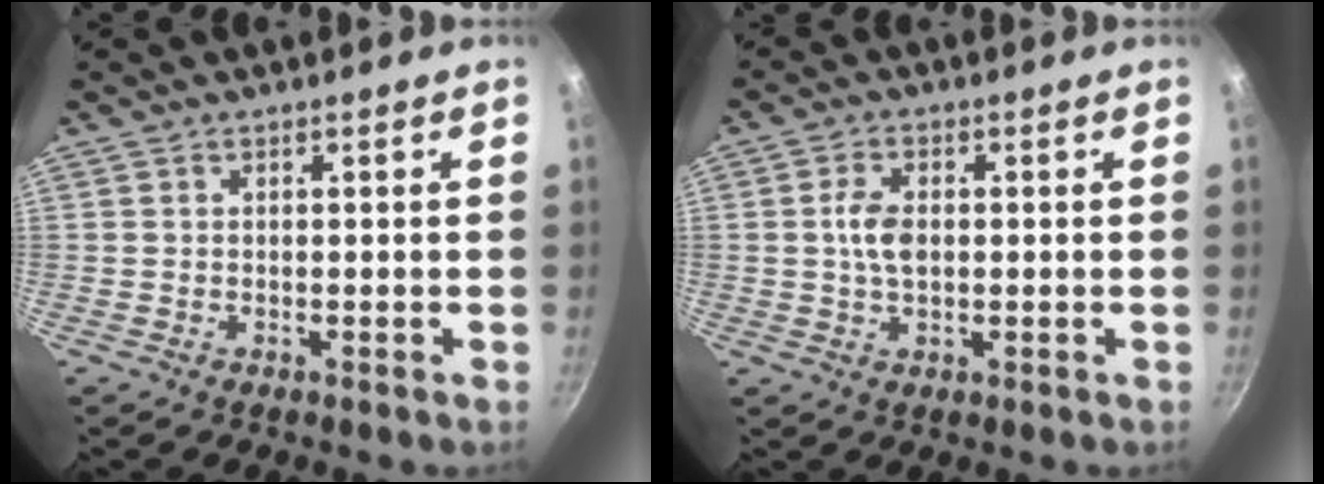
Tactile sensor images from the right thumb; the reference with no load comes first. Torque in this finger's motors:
{"motor_torque": [1.04, 1.10, 0.65, 0.17, 0.06]}